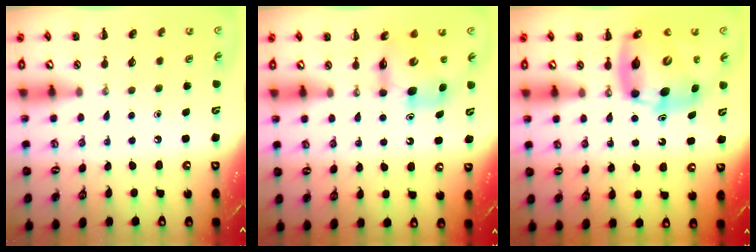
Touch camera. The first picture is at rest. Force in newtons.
{"total": 7.3, "press": 7.3, "slide": 0.4}
{"total": 14.0, "press": 13.5, "slide": 4.0}